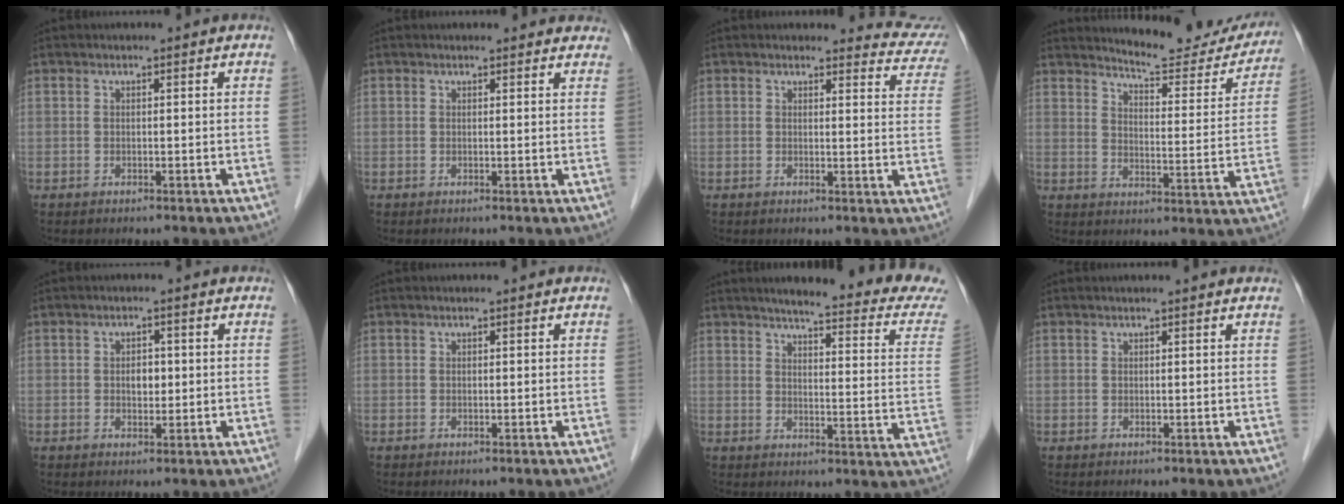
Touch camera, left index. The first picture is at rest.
{"total": 4.8, "force": [4.5, 1.5, 0.8], "torque": [0.009, -0.005, 0.028]}
{"total": 6.5, "force": [6.3, 1.5, -0.4], "torque": [0.031, -0.044, 0.033]}
{"total": 14.2, "force": [13.7, 2.4, 3.1], "torque": [-0.030, -0.052, 0.161]}
{"total": 2.2, "force": [-0.5, 1.5, 1.6], "torque": [-0.026, -0.003, -0.006]}
{"total": 0.6, "force": [-0.6, 0.0, 0.0], "torque": [-0.002, -0.006, -0.009]}
{"total": 19.2, "force": [17.2, 0.5, 8.5], "torque": [-0.099, -0.073, 0.186]}
{"total": 1.5, "force": [1.4, -0.1, 0.6], "torque": [-0.012, 0.008, 0.012]}